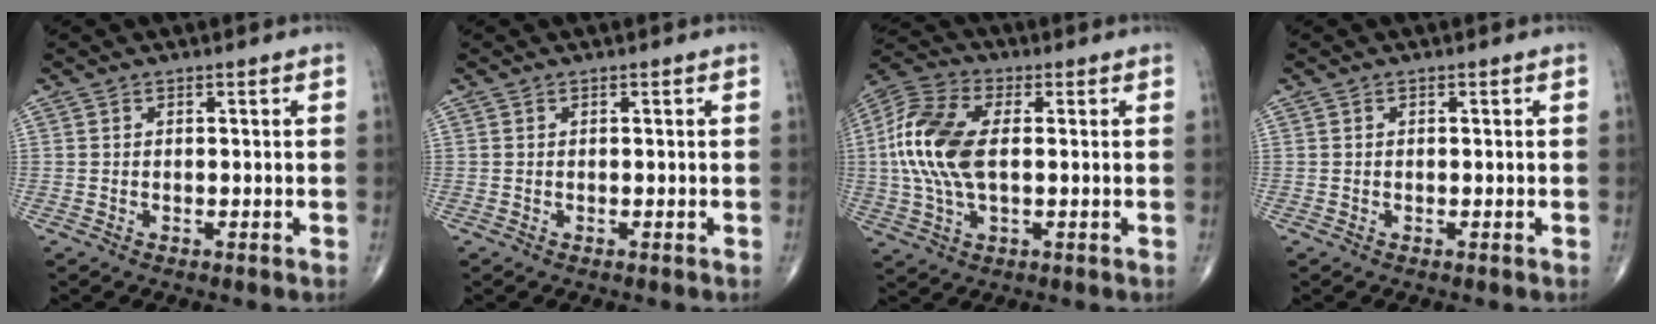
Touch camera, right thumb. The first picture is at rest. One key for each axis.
{"total": 0.0}
{"total": 14.7, "fx": 0.9, "fy": 7.8, "fz": 12.4, "tx": -0.280, "ty": 0.015, "tz": 0.012}
{"total": 0.0}